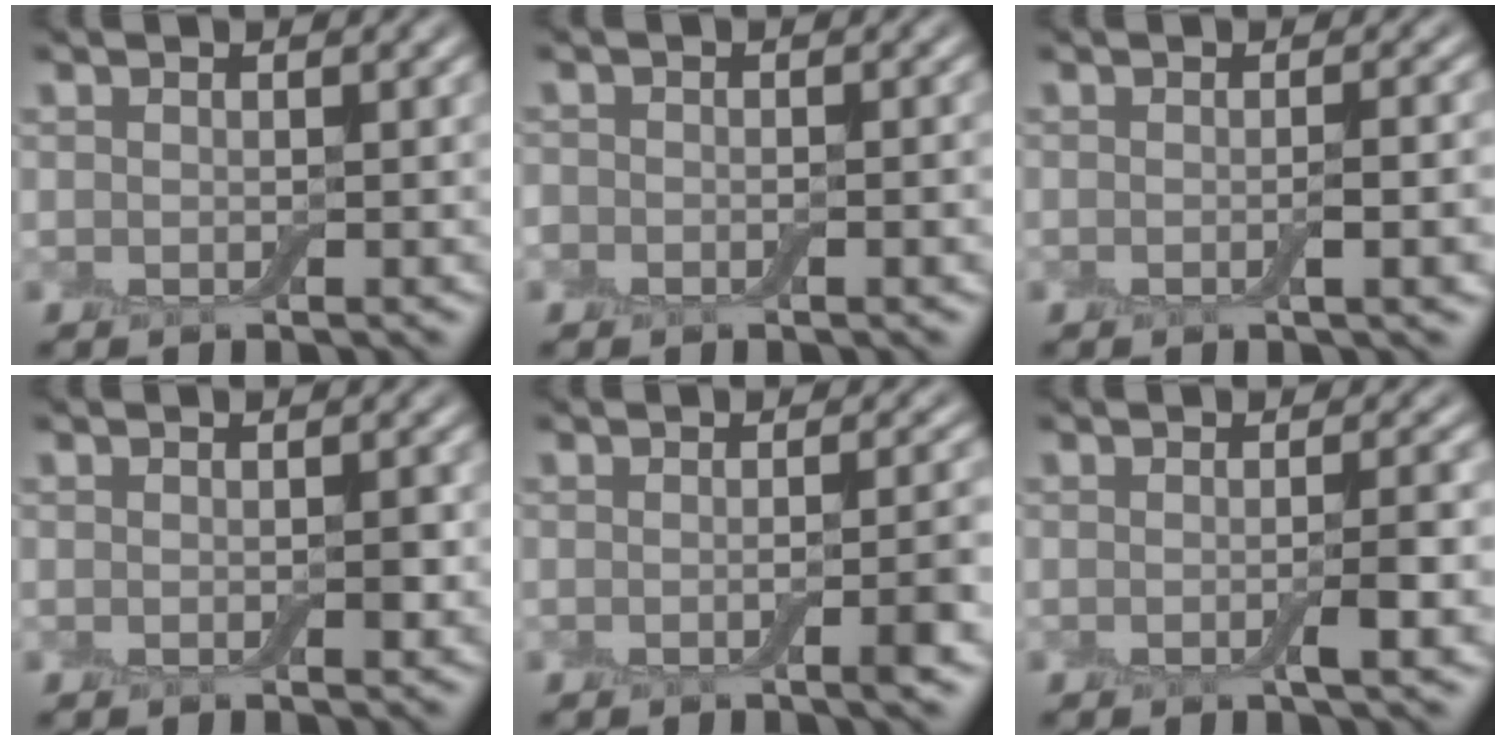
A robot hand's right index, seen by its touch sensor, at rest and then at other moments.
{"total": 1.9, "force": [-0.8, 1.3, 1.2], "torque": [-0.004, 0.002, -0.011]}
{"total": 2.7, "force": [-0.5, 0.6, 2.5], "torque": [-0.033, 0.002, -0.012]}
{"total": 1.1, "force": [-0.2, 0.5, 1.0], "torque": [-0.014, -0.001, -0.002]}
{"total": 3.6, "force": [-0.8, 0.9, 3.4], "torque": [-0.042, 0.003, -0.017]}
{"total": 2.7, "force": [-0.6, 0.4, 2.6], "torque": [-0.041, -0.001, -0.014]}